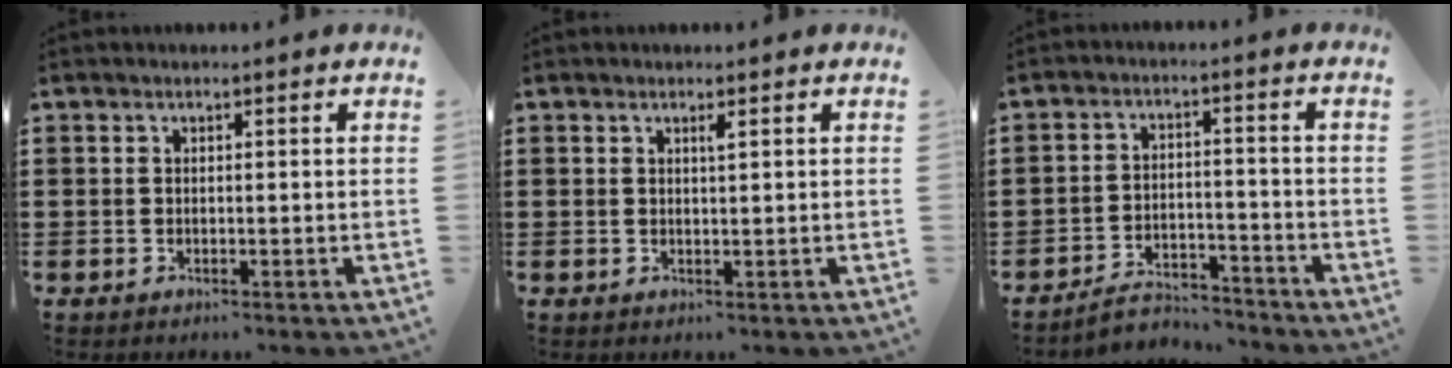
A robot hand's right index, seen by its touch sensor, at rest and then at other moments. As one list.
[{"total": 0.9, "force": [0.5, 0.0, 0.8], "torque": [-0.015, -0.003, 0.009]}, {"total": 4.4, "force": [-4.2, 1.0, 0.8], "torque": [-0.016, 0.011, -0.086]}]